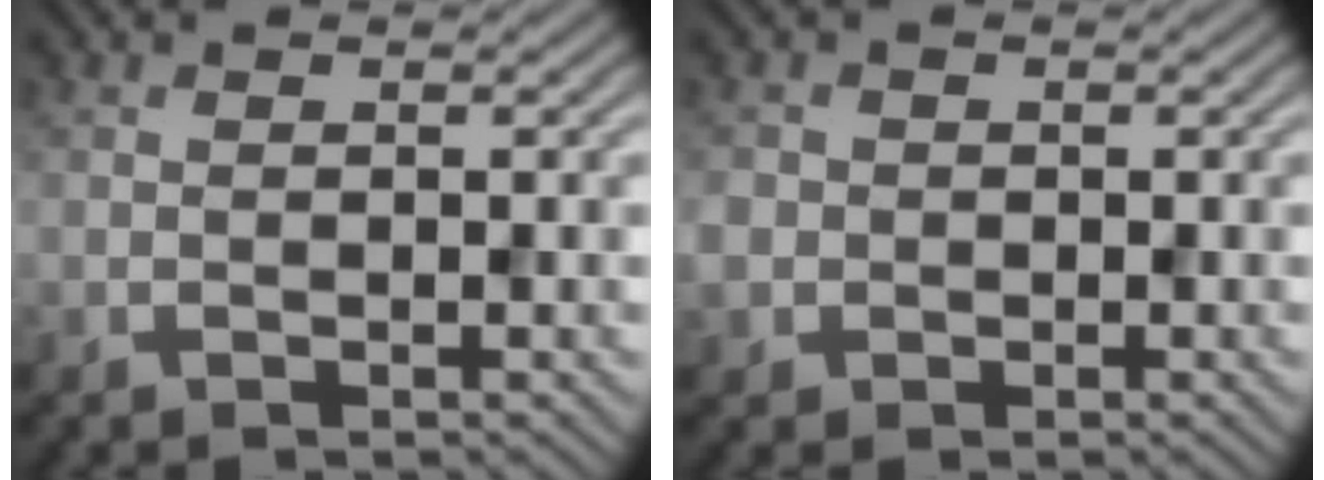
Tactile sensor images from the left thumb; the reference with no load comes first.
{"total": 2.7, "force": [-0.5, 2.5, 0.7], "torque": [-0.028, -0.004, -0.011]}